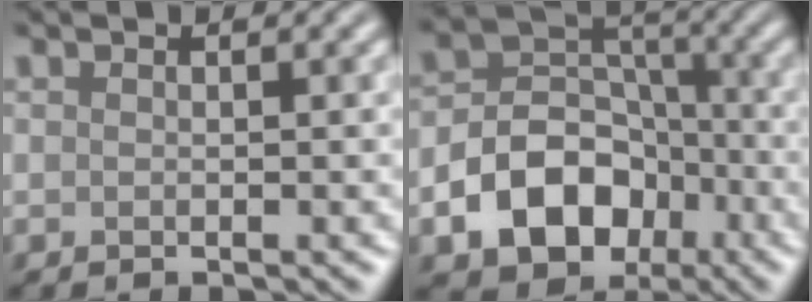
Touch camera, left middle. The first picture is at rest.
{"total": 8.8, "force": [-3.7, 6.5, 4.7], "torque": [-0.063, 0.002, -0.081]}